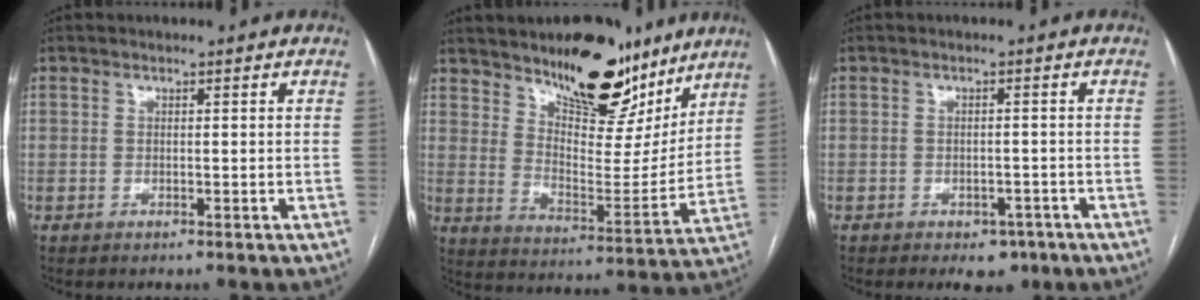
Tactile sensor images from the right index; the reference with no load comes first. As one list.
[{"total": 17.5, "force": [13.1, 6.2, 9.9], "torque": [-0.135, -0.024, 0.206]}, {"total": 3.8, "force": [-2.5, 2.2, 1.9], "torque": [-0.020, 0.002, -0.024]}]